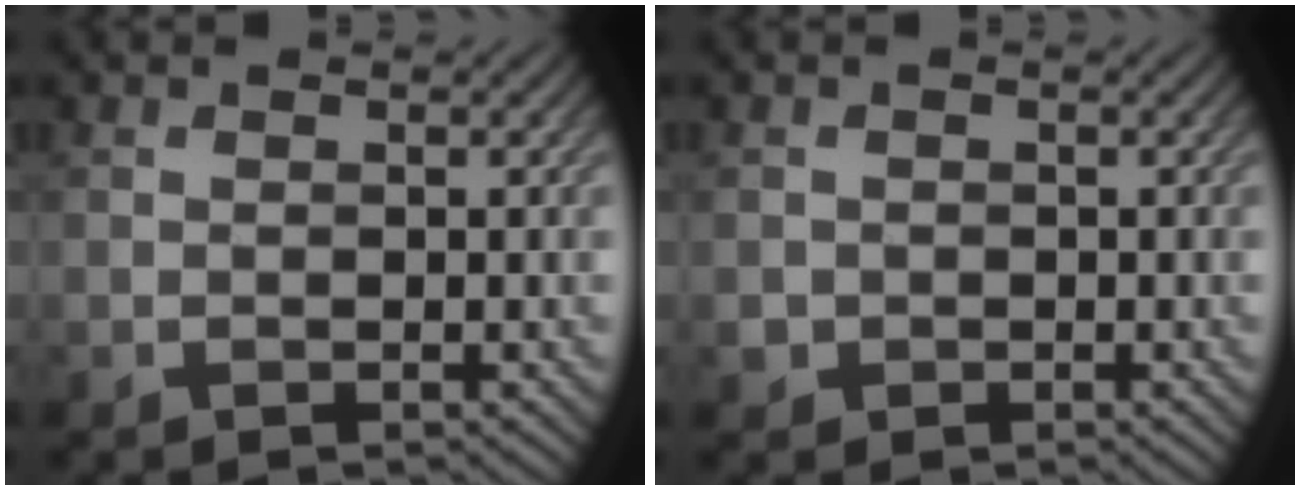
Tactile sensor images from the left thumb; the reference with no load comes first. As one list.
[{"total": 1.3, "force": [-0.3, 1.3, 0.1], "torque": [0.001, -0.006, -0.009]}]